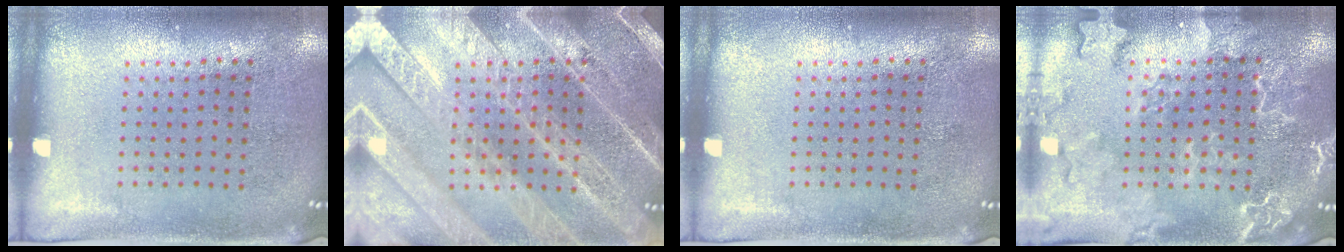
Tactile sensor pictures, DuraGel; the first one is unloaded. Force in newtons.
{"total": 5.9, "press": 5.8, "slide": 0.7}
{"total": 0.0}
{"total": 2.3, "press": 2.3, "slide": 0.2}